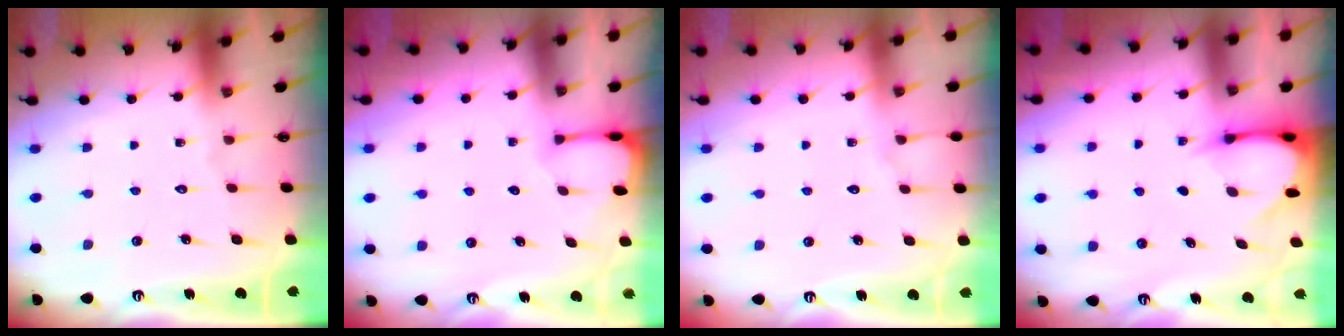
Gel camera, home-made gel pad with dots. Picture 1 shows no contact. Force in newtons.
{"total": 1.3, "press": 1.2, "slide": 0.2}
{"total": 2.6, "press": 2.6, "slide": 0.4}
{"total": 3.4, "press": 3.4, "slide": 0.4}